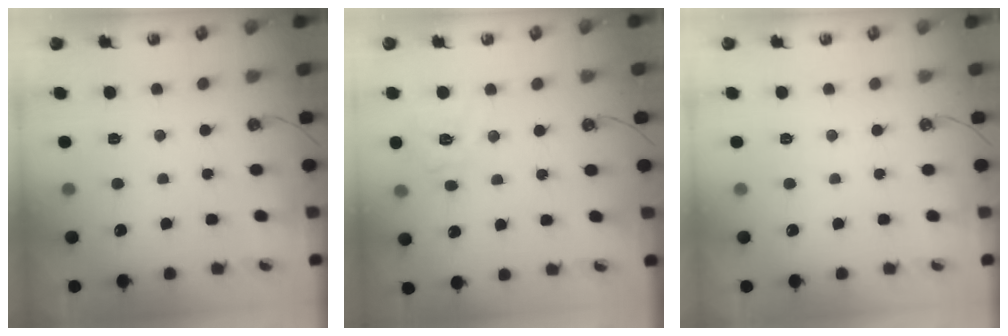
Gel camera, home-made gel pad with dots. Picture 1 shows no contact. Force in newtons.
{"total": 11.6, "press": 11.5, "slide": 1.3}
{"total": 0.0}